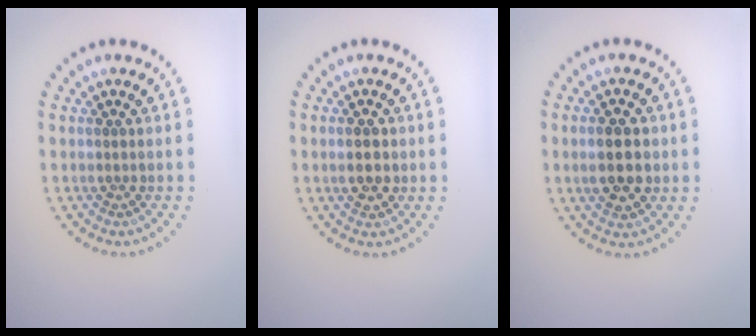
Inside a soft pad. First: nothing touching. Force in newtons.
{"total": 2.9, "press": 2.9, "slide": 0.2}
{"total": 4.6, "press": 4.6, "slide": 0.1}